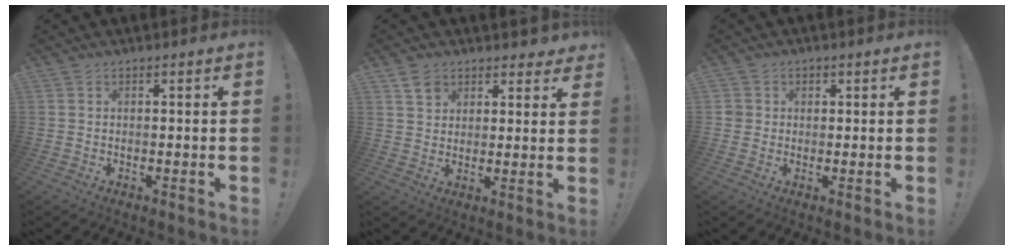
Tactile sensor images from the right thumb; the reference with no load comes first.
{"total": 6.4, "force": [4.2, 4.6, 1.7], "torque": [-0.020, -0.025, 0.079]}
{"total": 2.5, "force": [0.7, 2.4, 0.3], "torque": [0.005, -0.003, 0.010]}